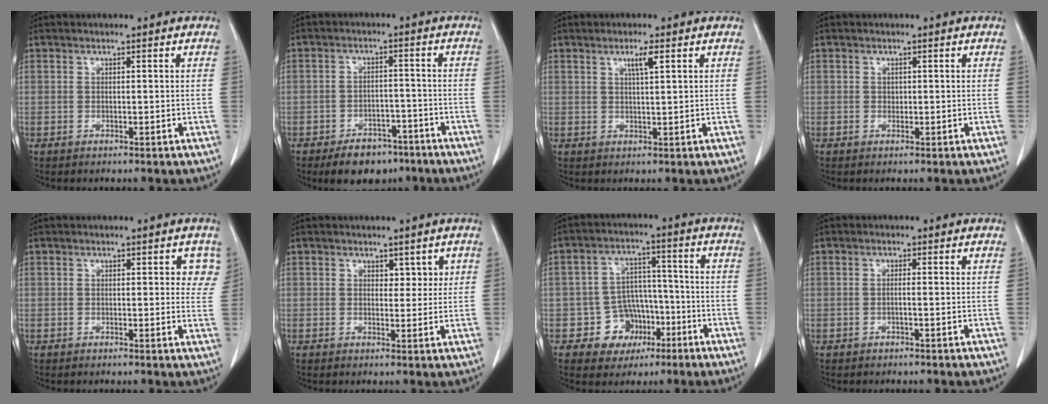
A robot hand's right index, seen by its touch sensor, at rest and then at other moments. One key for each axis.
{"total": 7.6, "fx": -5.5, "fy": 4.2, "fz": 3.2, "tx": -0.047, "ty": 0.006, "tz": -0.080}
{"total": 2.5, "fx": 1.2, "fy": -0.1, "fz": 2.2, "tx": -0.042, "ty": -0.001, "tz": 0.021}
{"total": 0.0}
{"total": 3.2, "fx": 1.3, "fy": 1.8, "fz": 2.3, "tx": -0.005, "ty": 0.000, "tz": 0.005}
{"total": 2.4, "fx": 1.2, "fy": 1.6, "fz": 1.3, "tx": -0.007, "ty": -0.001, "tz": 0.017}
{"total": 7.7, "fx": -3.2, "fy": 6.8, "fz": 1.6, "tx": -0.009, "ty": 0.023, "tz": -0.038}
{"total": 0.7, "fx": -0.2, "fy": 0.0, "fz": 0.6, "tx": -0.008, "ty": 0.004, "tz": -0.003}